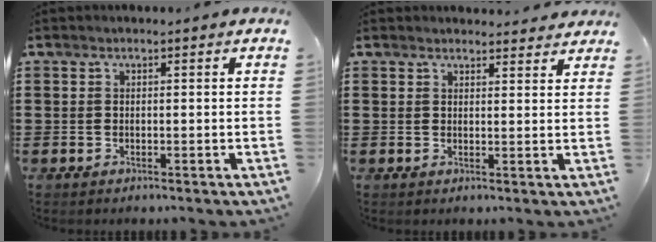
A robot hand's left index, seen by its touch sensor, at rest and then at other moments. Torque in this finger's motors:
{"motor_torque": [0.12, 0.07, 0.25, 0.01]}